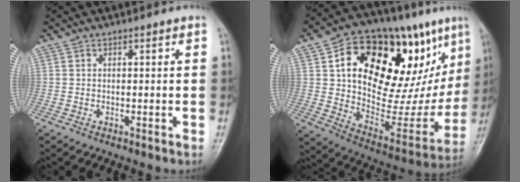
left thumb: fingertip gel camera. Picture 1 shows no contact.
{"total": 33.3, "force": [12.6, 16.4, 26.1], "torque": [-0.339, 0.011, 0.211]}